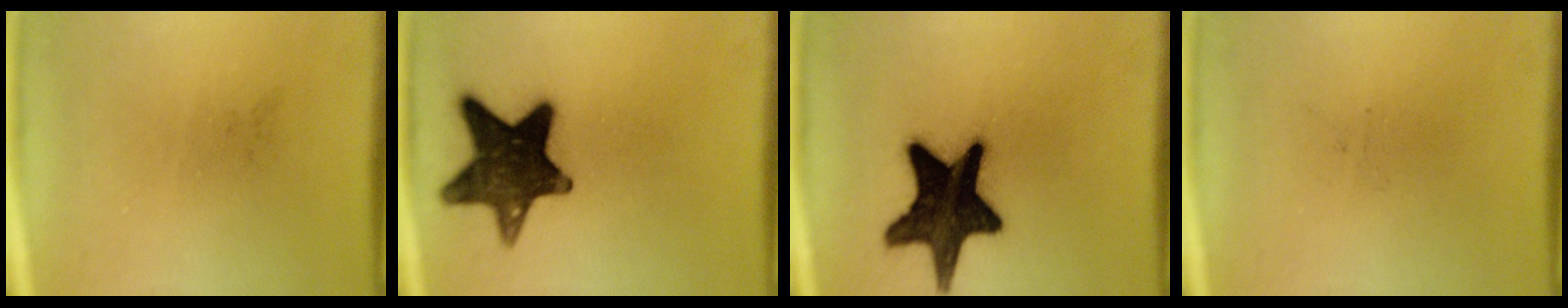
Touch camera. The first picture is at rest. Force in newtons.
{"total": 15.8}
{"total": 18.6}
{"total": 0.0}